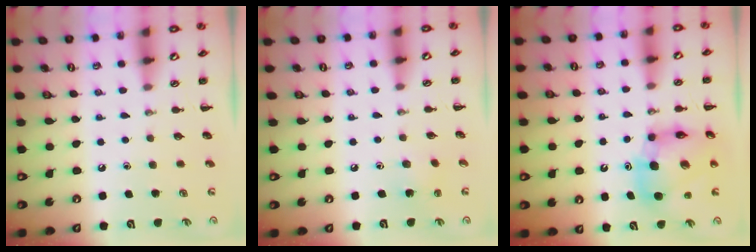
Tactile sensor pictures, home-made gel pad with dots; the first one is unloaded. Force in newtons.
{"total": 4.4, "press": 4.2, "slide": 1.4}
{"total": 11.4, "press": 10.8, "slide": 3.6}